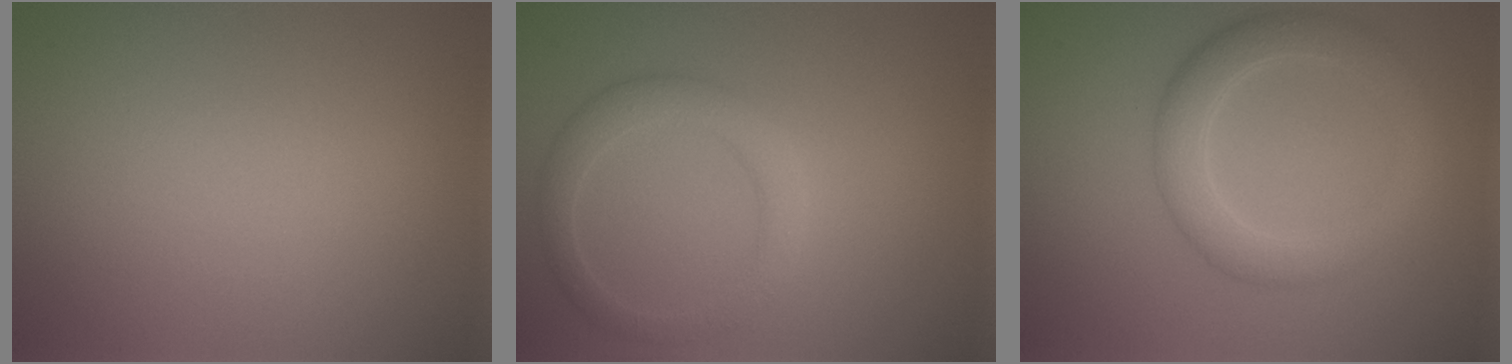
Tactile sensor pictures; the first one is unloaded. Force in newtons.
{"total": 2.8, "press": 2.8, "slide": 0.1}
{"total": 4.1, "press": 4.0, "slide": 0.3}